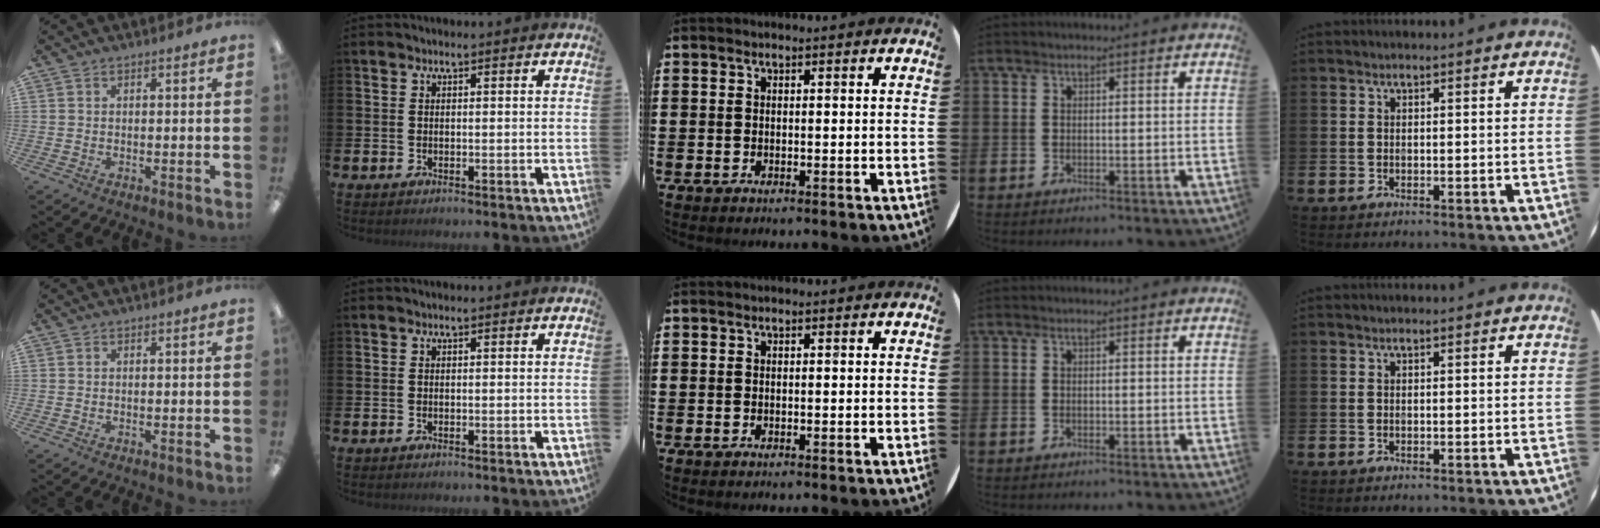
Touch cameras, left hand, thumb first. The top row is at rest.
{}